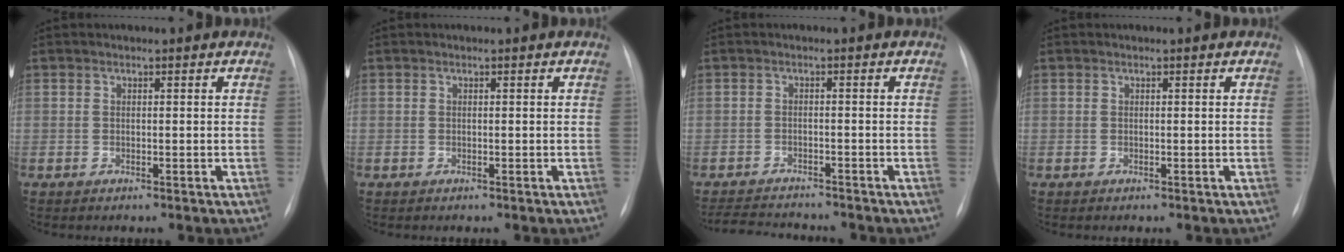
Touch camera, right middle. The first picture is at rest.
{"total": 0.0}
{"total": 7.6, "force": [-7.3, 0.9, 2.0], "torque": [-0.033, -0.004, -0.112]}
{"total": 0.0}